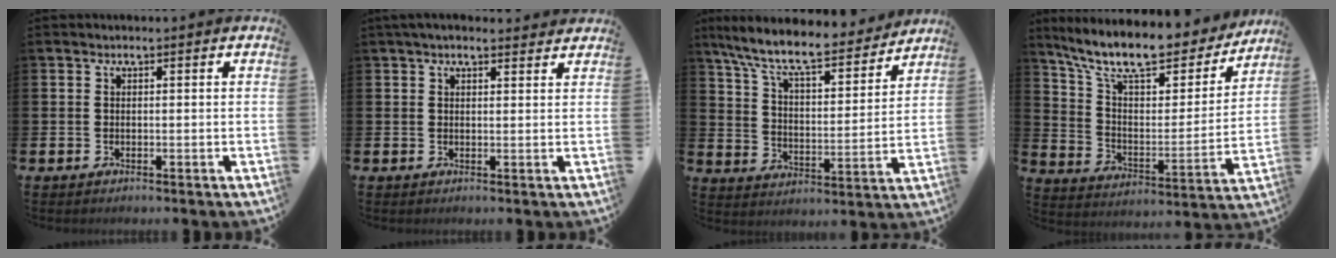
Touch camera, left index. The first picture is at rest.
{"total": 2.3, "force": [2.1, 0.6, 0.8], "torque": [-0.019, -0.001, 0.038]}
{"total": 10.2, "force": [9.0, 2.0, 4.3], "torque": [-0.120, -0.059, 0.153]}
{"total": 12.3, "force": [10.5, 3.7, 5.3], "torque": [-0.137, -0.064, 0.183]}